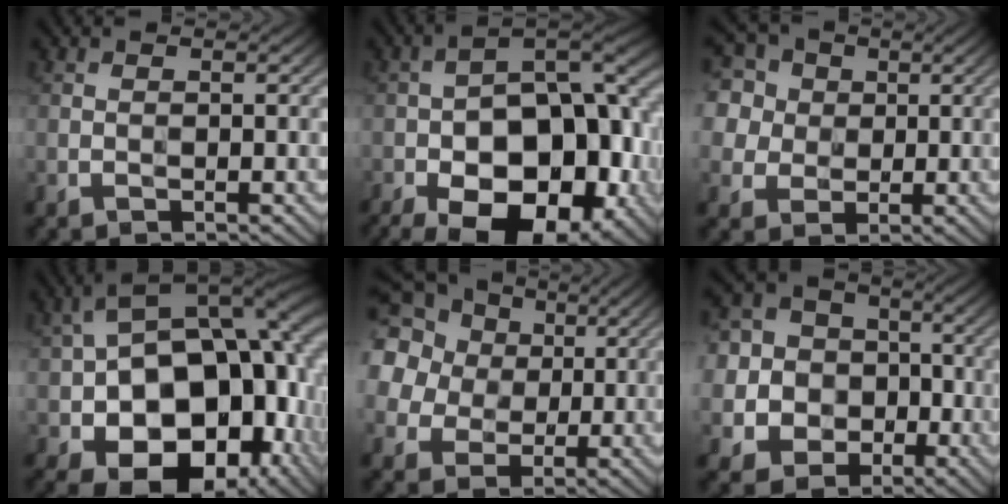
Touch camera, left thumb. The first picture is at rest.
{"total": 20.3, "force": [-9.2, 11.1, 14.3], "torque": [-0.207, -0.024, -0.124]}
{"total": 12.0, "force": [4.8, 9.5, 5.4], "torque": [-0.175, 0.035, 0.078]}
{"total": 22.2, "force": [-3.0, 14.8, 16.3], "torque": [-0.269, -0.032, -0.021]}
{"total": 19.9, "force": [7.0, 16.7, 8.4], "torque": [-0.269, 0.028, 0.102]}
{"total": 13.2, "force": [-1.5, 12.1, 5.0], "torque": [-0.187, 0.003, -0.052]}